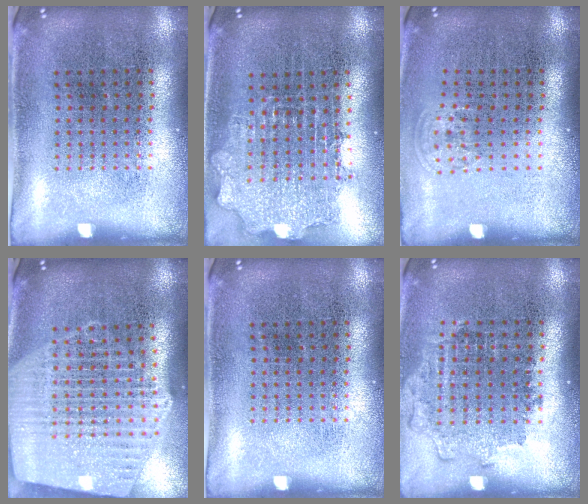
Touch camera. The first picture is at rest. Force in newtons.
{"total": 1.7, "press": 1.4, "slide": 1.0}
{"total": 0.8, "press": 0.6, "slide": 0.5}
{"total": 2.7, "press": 2.3, "slide": 1.5}
{"total": 0.0}
{"total": 1.2, "press": 1.1, "slide": 0.5}